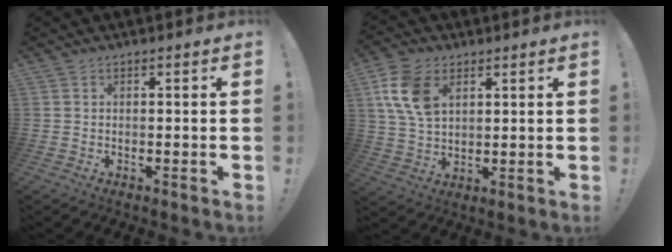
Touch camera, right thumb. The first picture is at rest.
{"total": 12.8, "force": [5.1, 8.4, 8.3], "torque": [-0.166, -0.004, 0.097]}